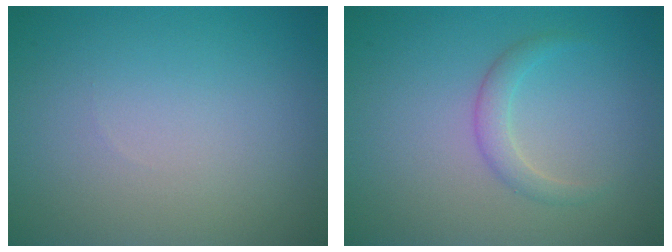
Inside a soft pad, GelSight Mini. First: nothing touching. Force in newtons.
{"total": 1.7, "press": 1.7, "slide": 0.1}